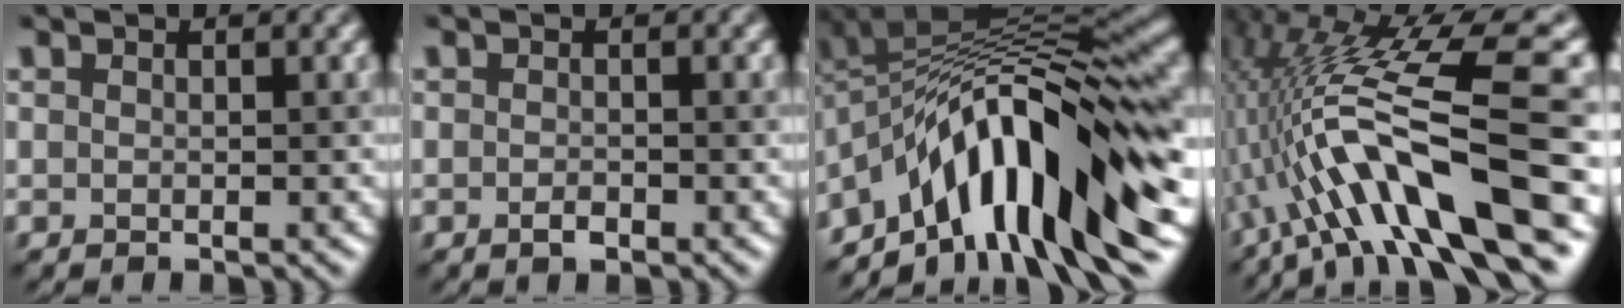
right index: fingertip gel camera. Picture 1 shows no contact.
{"total": 0.9, "force": [-0.5, 0.3, 0.7], "torque": [-0.014, 0.000, -0.008]}
{"total": 14.0, "force": [-5.1, 4.5, 12.3], "torque": [-0.183, 0.028, -0.083]}
{"total": 13.6, "force": [-2.8, 3.0, 12.9], "torque": [-0.226, 0.017, -0.042]}